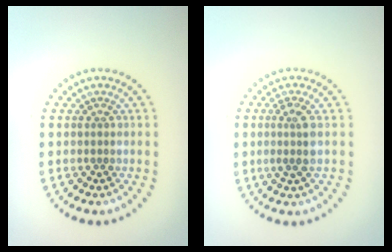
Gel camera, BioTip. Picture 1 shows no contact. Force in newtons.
{"total": 2.1, "press": 1.6, "slide": 1.3}